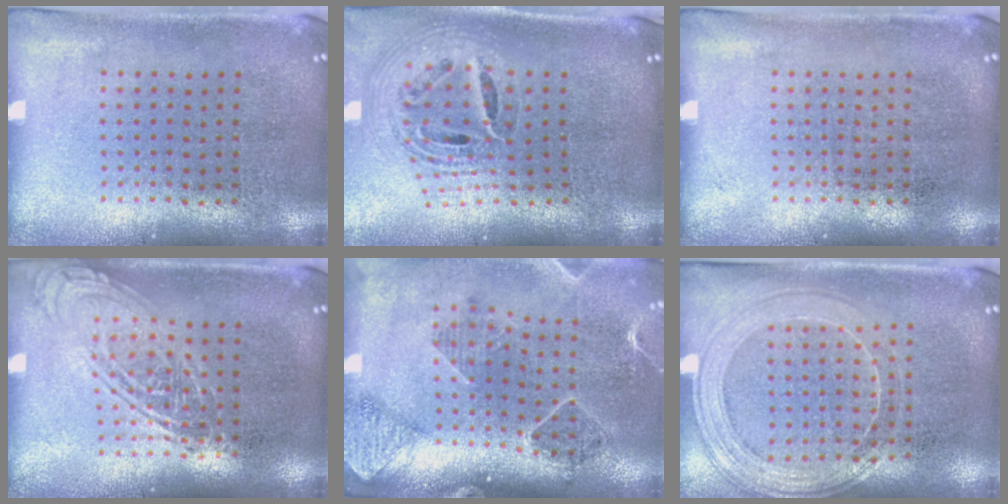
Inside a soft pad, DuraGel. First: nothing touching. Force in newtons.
{"total": 1.9, "press": 1.6, "slide": 1.1}
{"total": 0.0}
{"total": 1.5, "press": 1.5, "slide": 0.1}
{"total": 1.5, "press": 1.5, "slide": 0.0}
{"total": 1.5, "press": 1.5, "slide": 0.4}